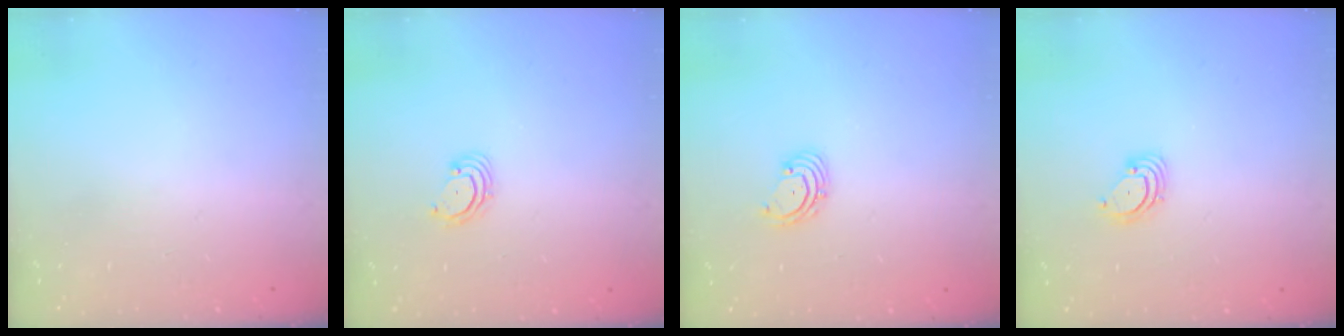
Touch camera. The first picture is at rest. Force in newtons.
{"total": 2.7, "press": 2.7, "slide": 0.3}
{"total": 2.6, "press": 2.5, "slide": 0.6}
{"total": 3.5, "press": 3.5, "slide": 0.4}